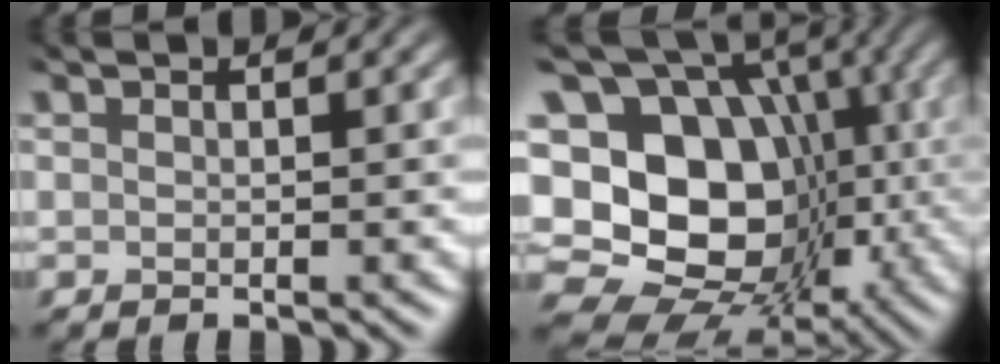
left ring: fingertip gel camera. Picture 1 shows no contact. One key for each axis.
{"total": 16.7, "fx": -2.9, "fy": 13.7, "fz": 9.1, "tx": -0.172, "ty": -0.006, "tz": -0.029}